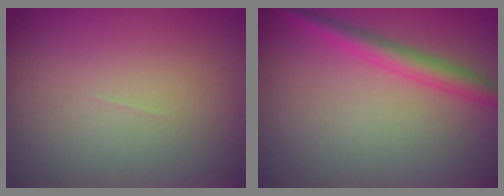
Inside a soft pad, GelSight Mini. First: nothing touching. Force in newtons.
{"total": 2.5, "press": 2.5, "slide": 0.1}